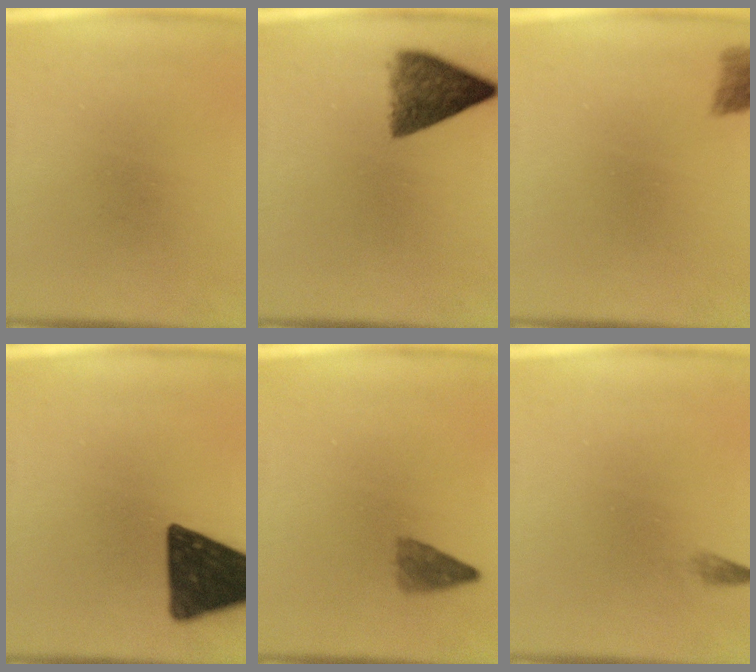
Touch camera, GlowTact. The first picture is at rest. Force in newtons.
{"total": 6.9}
{"total": 2.8}
{"total": 16.6}
{"total": 2.4}
{"total": 0.7}